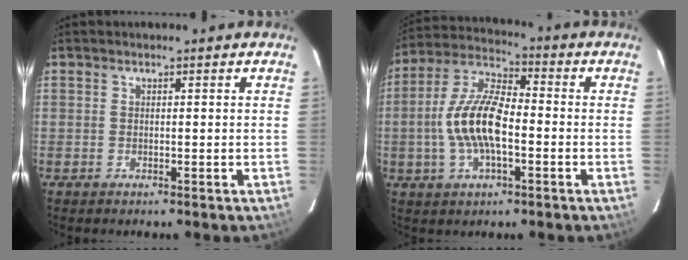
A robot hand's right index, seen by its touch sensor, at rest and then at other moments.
{"total": 12.9, "force": [-2.4, 5.3, 11.5], "torque": [-0.241, 0.009, -0.049]}